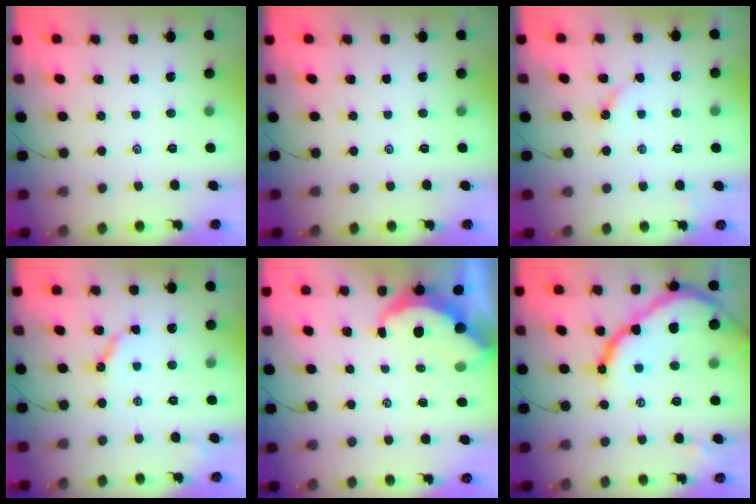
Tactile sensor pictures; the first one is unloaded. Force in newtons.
{"total": 0.0}
{"total": 2.8, "press": 2.8, "slide": 0.3}
{"total": 5.4, "press": 5.4, "slide": 0.3}
{"total": 5.8, "press": 5.8, "slide": 0.4}
{"total": 15.7, "press": 15.6, "slide": 2.0}